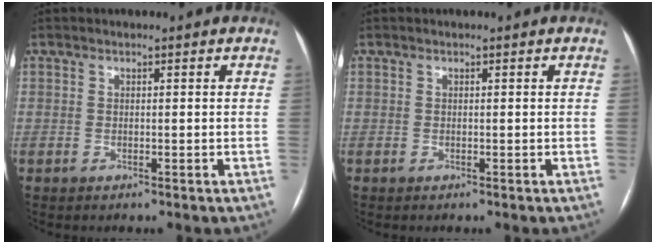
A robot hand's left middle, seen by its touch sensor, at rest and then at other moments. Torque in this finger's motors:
{"motor_torque": [0.00, 0.01, 0.00, 0.00]}